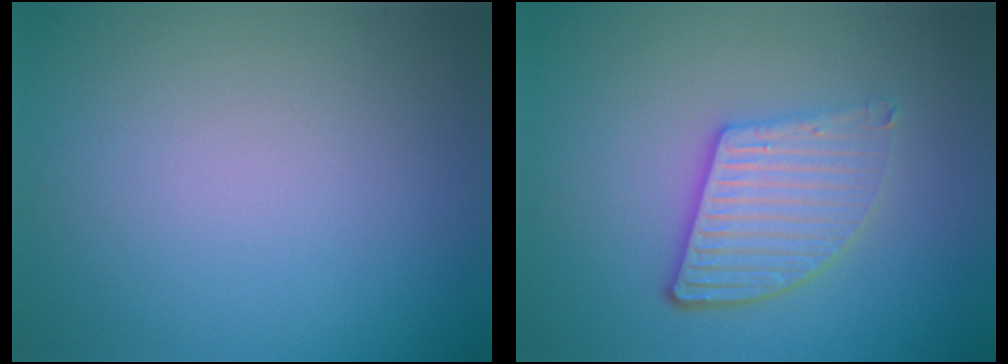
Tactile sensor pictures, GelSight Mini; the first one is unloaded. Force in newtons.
{"total": 4.3, "press": 3.5, "slide": 2.6}